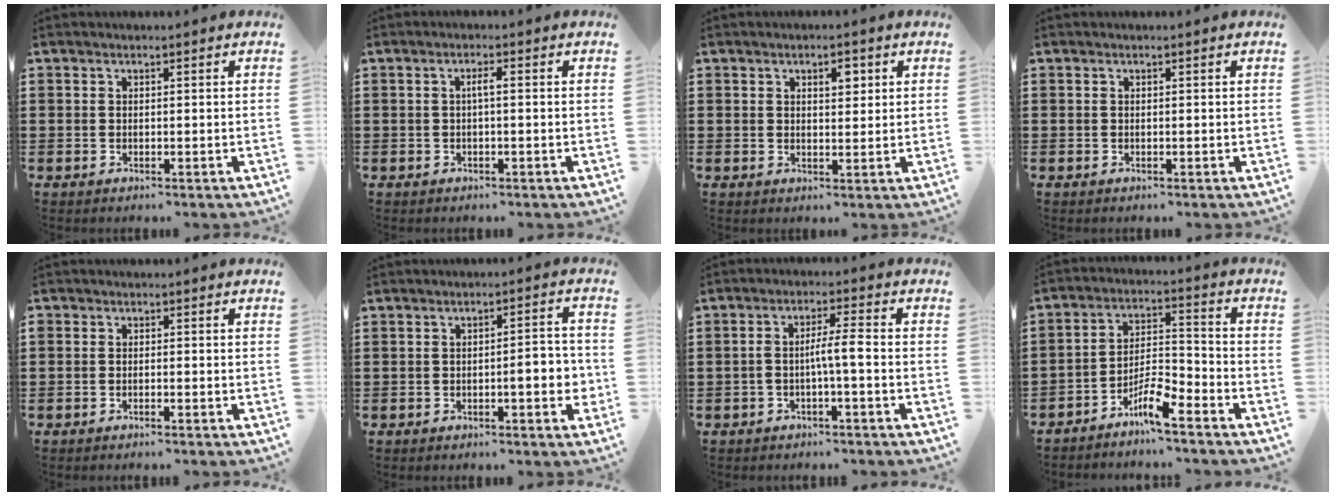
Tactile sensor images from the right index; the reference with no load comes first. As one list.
[{"total": 1.6, "force": [-0.2, 0.2, 1.6], "torque": [-0.030, 0.001, -0.006]}, {"total": 2.9, "force": [1.3, 1.4, 2.2], "torque": [-0.031, 0.001, 0.018]}, {"total": 0.0}, {"total": 0.8, "force": [-0.8, 0.0, 0.0], "torque": [-0.003, 0.001, -0.017]}, {"total": 4.6, "force": [-1.1, 1.1, 4.3], "torque": [-0.056, 0.001, -0.024]}, {"total": 3.8, "force": [-1.0, 0.2, 3.7], "torque": [-0.068, 0.001, -0.022]}, {"total": 6.4, "force": [-4.9, 1.5, 3.8], "torque": [-0.078, 0.007, -0.094]}]